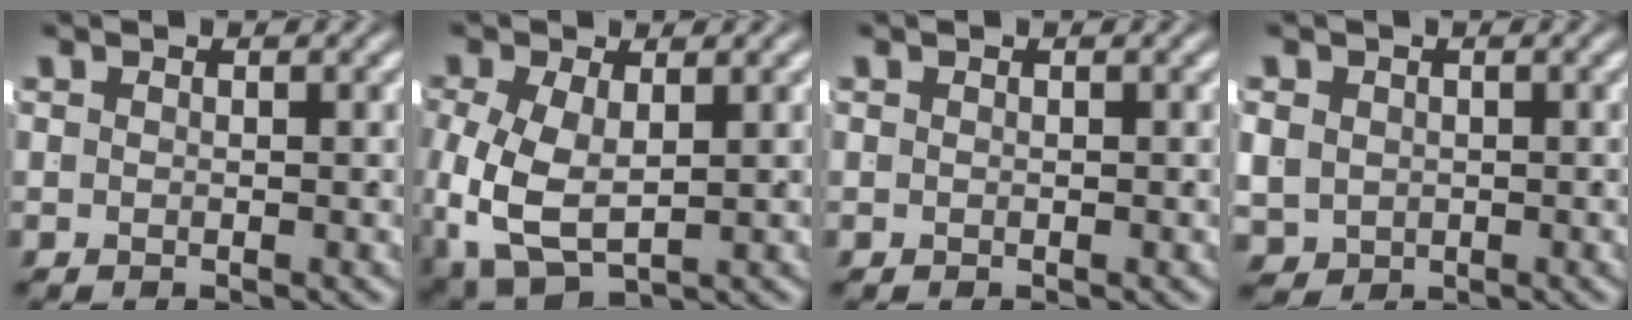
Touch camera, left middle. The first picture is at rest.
{"total": 7.1, "force": [-1.5, 5.0, 4.7], "torque": [-0.125, -0.041, -0.001]}
{"total": 0.0}
{"total": 5.1, "force": [-1.0, 4.5, 2.0], "torque": [-0.062, -0.037, 0.000]}